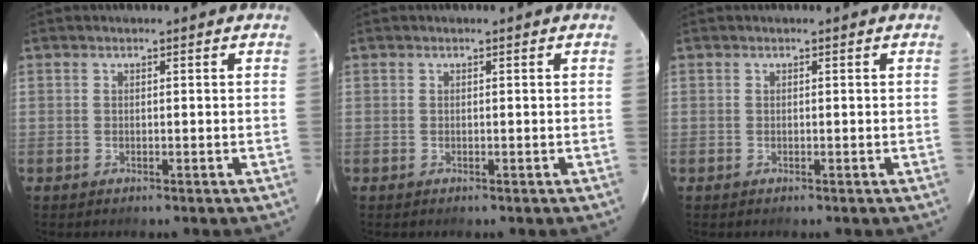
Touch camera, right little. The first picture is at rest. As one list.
[{"total": 0.0}, {"total": 0.0}]